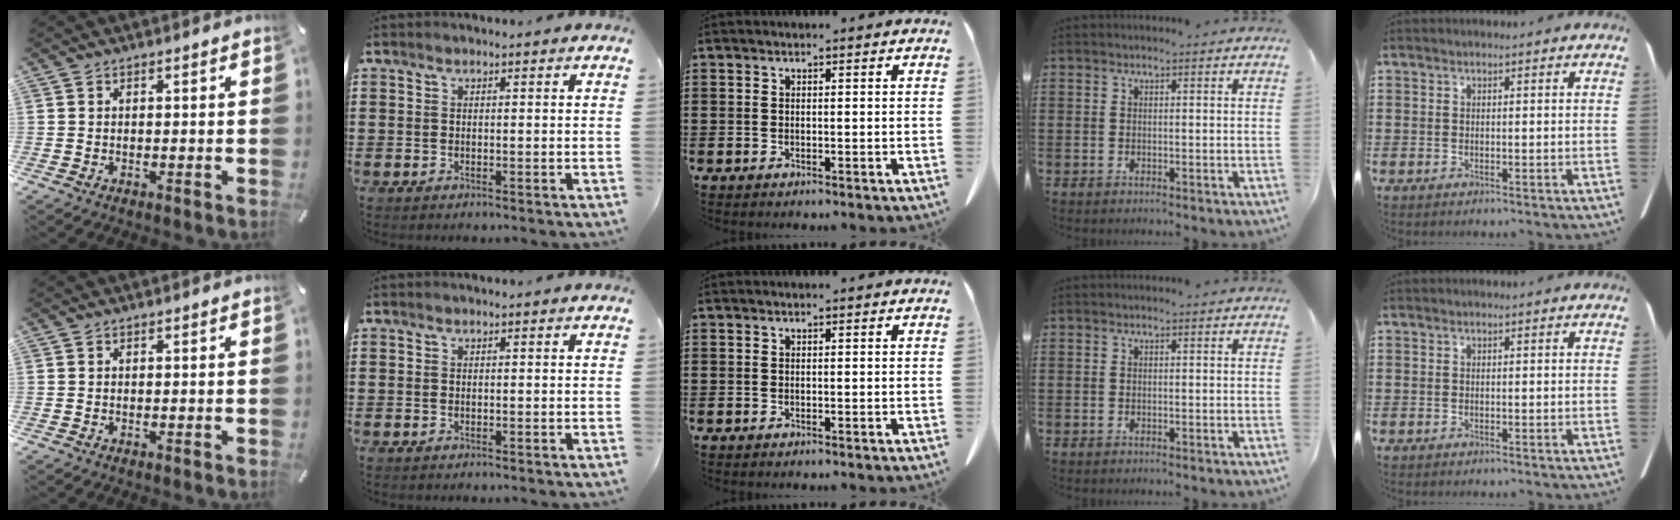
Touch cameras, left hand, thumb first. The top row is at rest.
{}